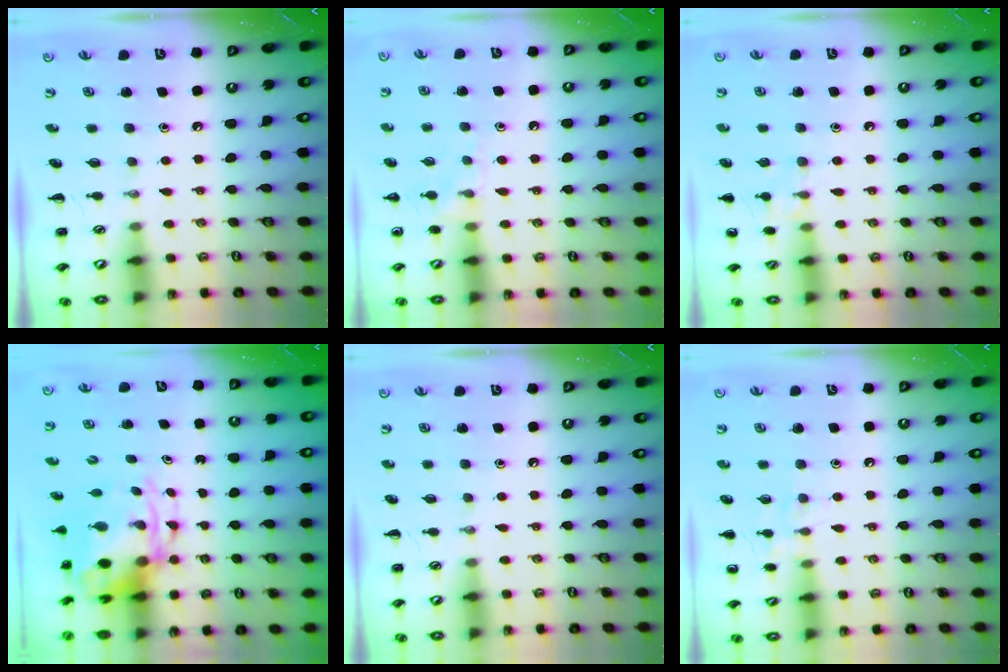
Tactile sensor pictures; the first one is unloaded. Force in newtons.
{"total": 7.9, "press": 7.7, "slide": 1.8}
{"total": 7.4, "press": 7.1, "slide": 2.2}
{"total": 6.6, "press": 6.3, "slide": 2.0}
{"total": 0.0}
{"total": 6.3, "press": 6.2, "slide": 1.2}